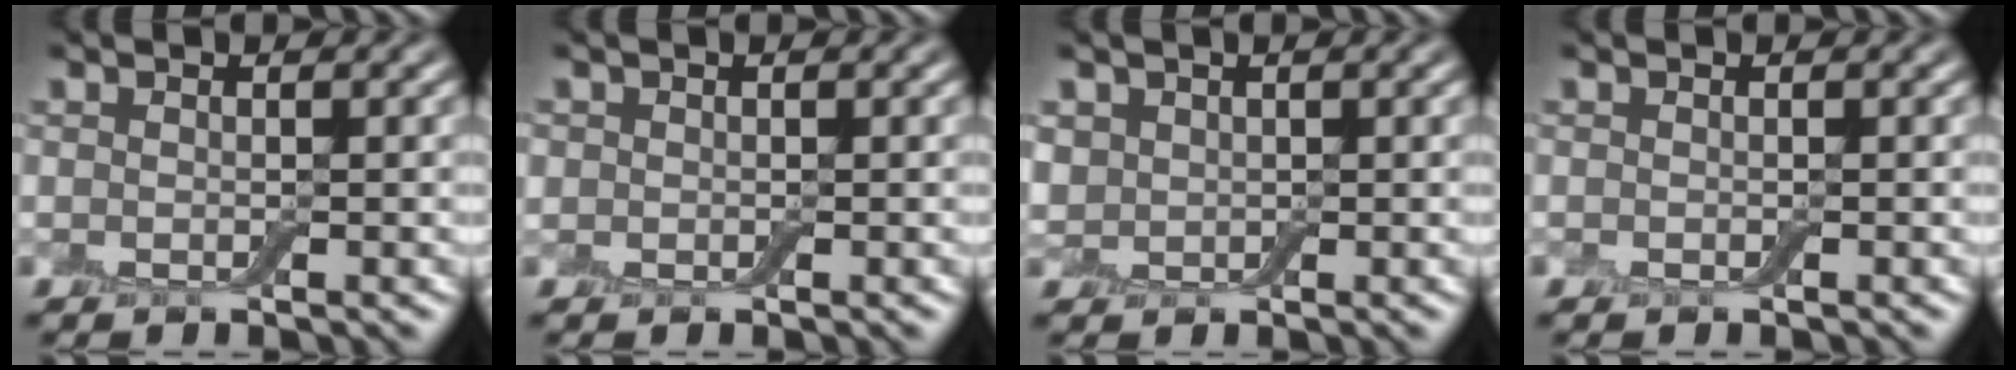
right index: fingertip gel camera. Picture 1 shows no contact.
{"total": 0.6, "force": [-0.1, 0.6, 0.0], "torque": [0.004, -0.002, -0.003]}
{"total": 1.8, "force": [0.6, 1.6, 0.6], "torque": [-0.015, -0.002, 0.011]}
{"total": 0.0}